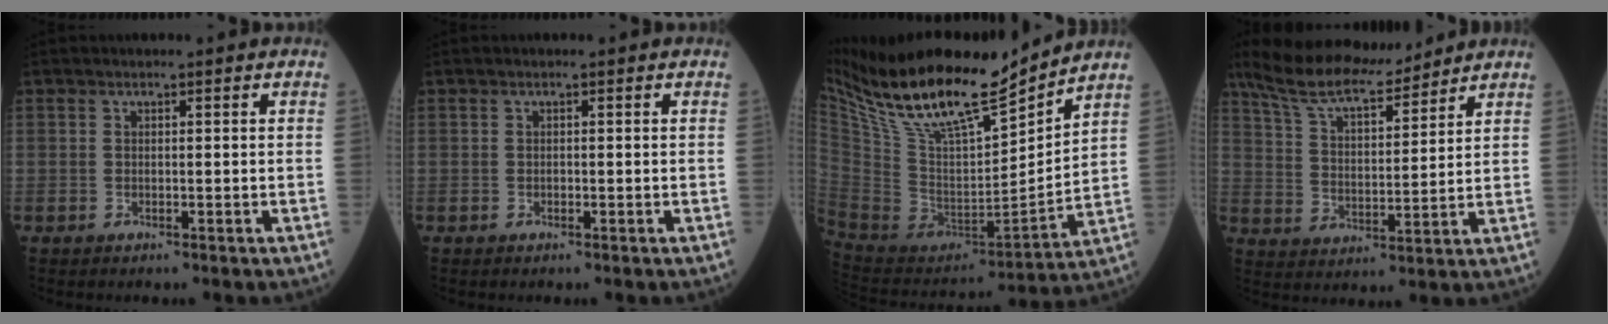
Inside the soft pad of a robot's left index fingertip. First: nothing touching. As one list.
[{"total": 0.0}, {"total": 22.8, "force": [18.3, 3.2, 13.2], "torque": [-0.238, 0.000, 0.336]}, {"total": 14.4, "force": [12.5, 2.7, 6.7], "torque": [-0.123, 0.015, 0.220]}]